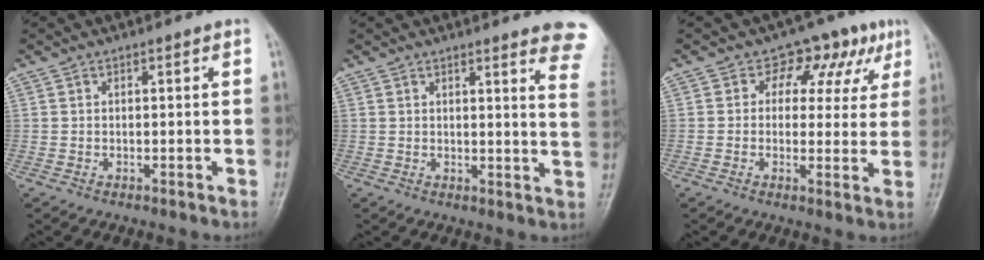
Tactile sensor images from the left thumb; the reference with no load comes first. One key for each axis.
{"total": 11.2, "fx": 9.6, "fy": 1.3, "fz": 5.7, "tx": -0.036, "ty": -0.063, "tz": 0.083}
{"total": 9.3, "fx": 4.2, "fy": 6.7, "fz": 4.9, "tx": -0.005, "ty": -0.003, "tz": 0.045}